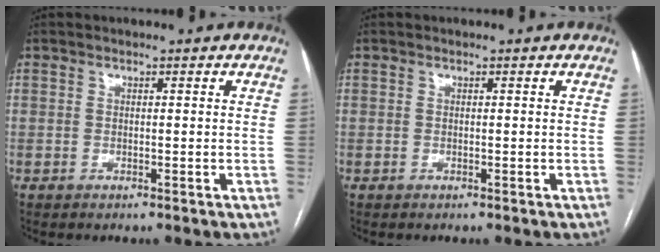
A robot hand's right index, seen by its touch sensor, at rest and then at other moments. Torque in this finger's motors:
{"motor_torque": [0.00, 0.00, 0.00, 0.01]}